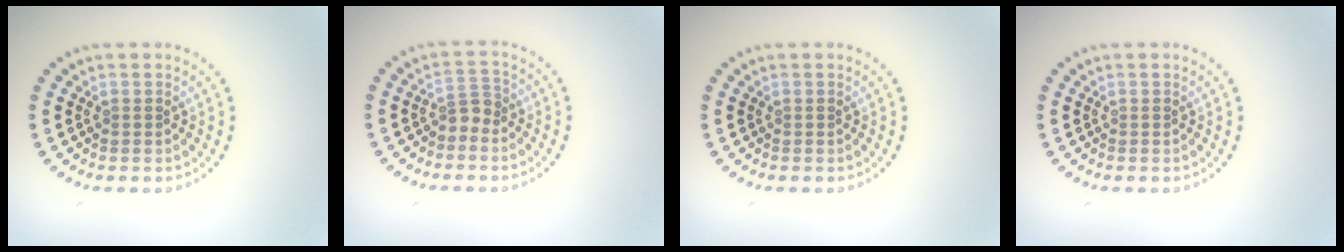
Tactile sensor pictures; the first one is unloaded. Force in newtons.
{"total": 1.9, "press": 1.3, "slide": 1.3}
{"total": 0.0}
{"total": 0.0}